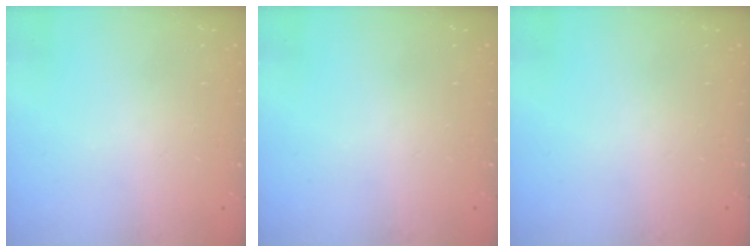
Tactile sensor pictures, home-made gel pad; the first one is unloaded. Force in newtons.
{"total": 0.0}
{"total": 0.0}